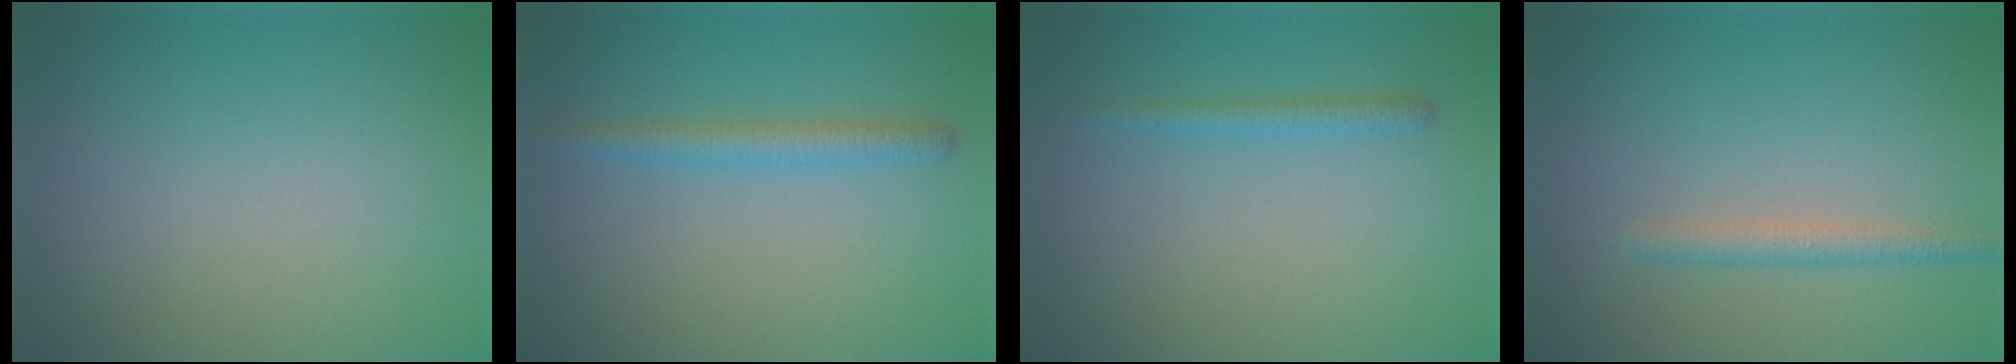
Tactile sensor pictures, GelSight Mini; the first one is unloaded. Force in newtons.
{"total": 2.3, "press": 2.3, "slide": 0.1}
{"total": 1.4, "press": 1.4, "slide": 0.1}
{"total": 1.8, "press": 1.8, "slide": 0.1}